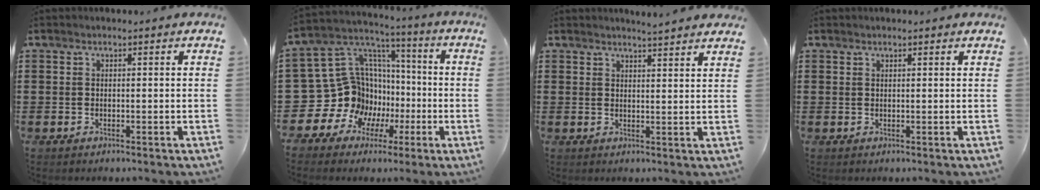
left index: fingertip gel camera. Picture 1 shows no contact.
{"total": 15.6, "force": [-3.1, 14.5, 5.0], "torque": [-0.171, -0.026, -0.020]}
{"total": 2.7, "force": [2.7, -0.4, 0.3], "torque": [-0.013, -0.008, 0.051]}
{"total": 0.8, "force": [0.7, 0.2, 0.4], "torque": [-0.010, 0.002, 0.012]}